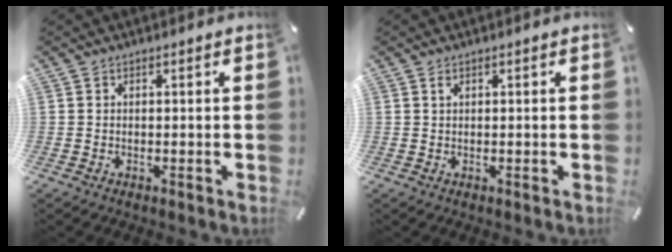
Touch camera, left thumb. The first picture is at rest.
{"total": 0.7, "force": [0.4, 0.3, 0.5], "torque": [-0.011, 0.001, 0.007]}